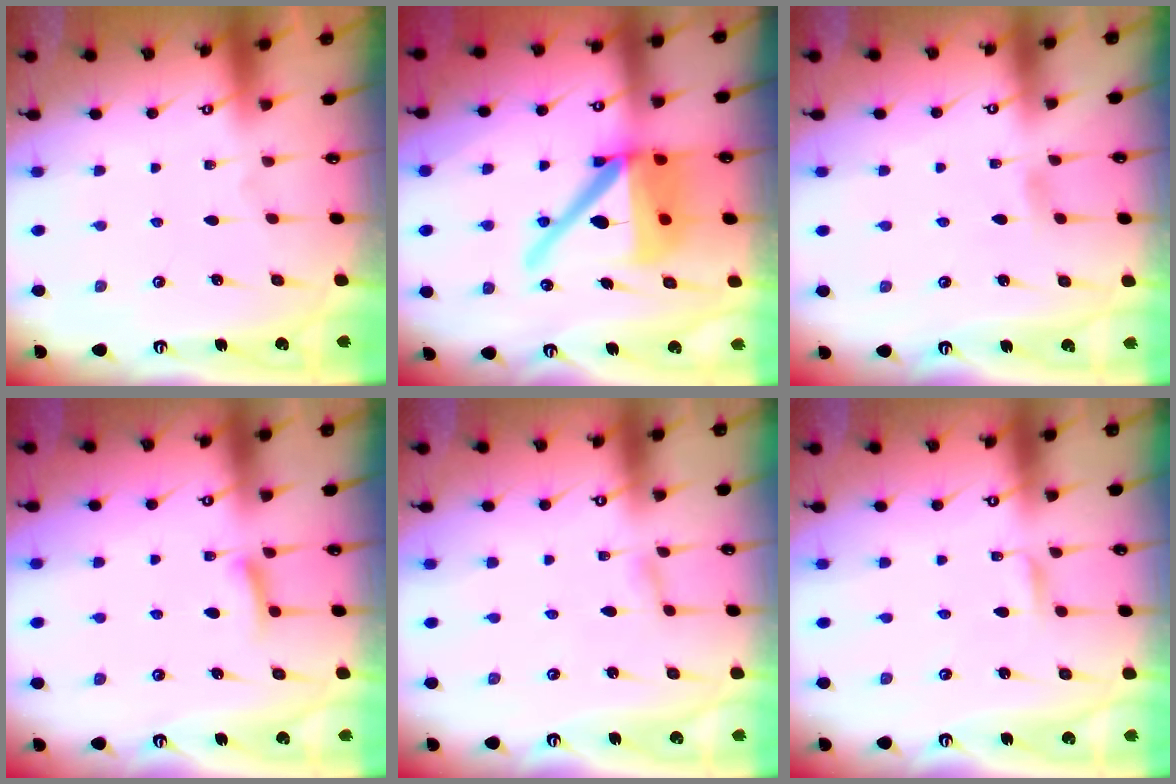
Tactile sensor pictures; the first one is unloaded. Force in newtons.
{"total": 19.5, "press": 19.3, "slide": 2.5}
{"total": 2.9, "press": 2.8, "slide": 0.4}
{"total": 6.0, "press": 5.9, "slide": 0.7}
{"total": 1.1, "press": 1.1, "slide": 0.1}
{"total": 1.4, "press": 1.4, "slide": 0.1}